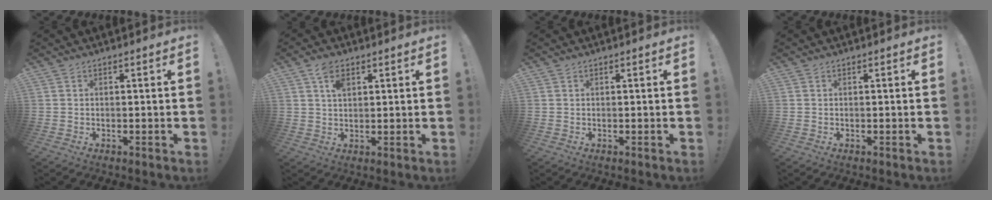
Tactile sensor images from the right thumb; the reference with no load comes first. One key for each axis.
{"total": 5.1, "fx": 2.5, "fy": 2.9, "fz": 3.4, "tx": -0.056, "ty": -0.001, "tz": 0.044}
{"total": 0.0}
{"total": 0.0}